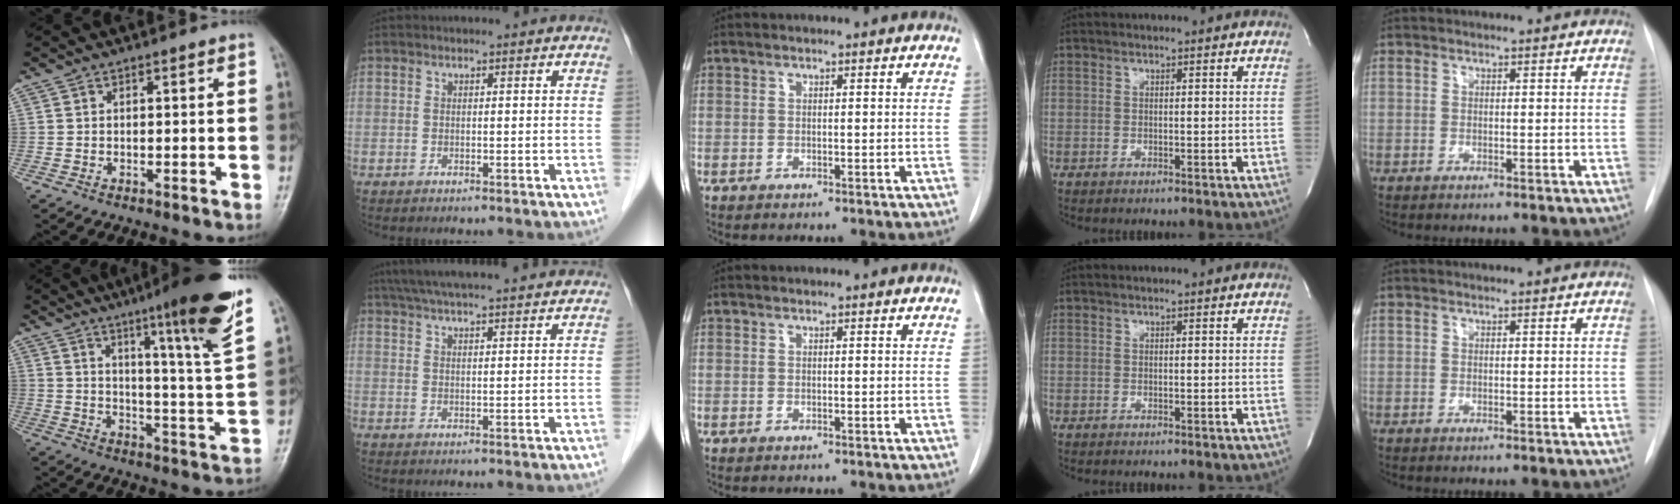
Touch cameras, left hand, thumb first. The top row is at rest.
{"thumb": {"total": 18.1, "force": [11.5, 0.3, 14.0], "torque": [-0.186, -0.063, 0.161]}, "index": {"total": 19.2, "force": [17.1, 1.3, 8.6], "torque": [-0.142, 0.042, 0.232]}}